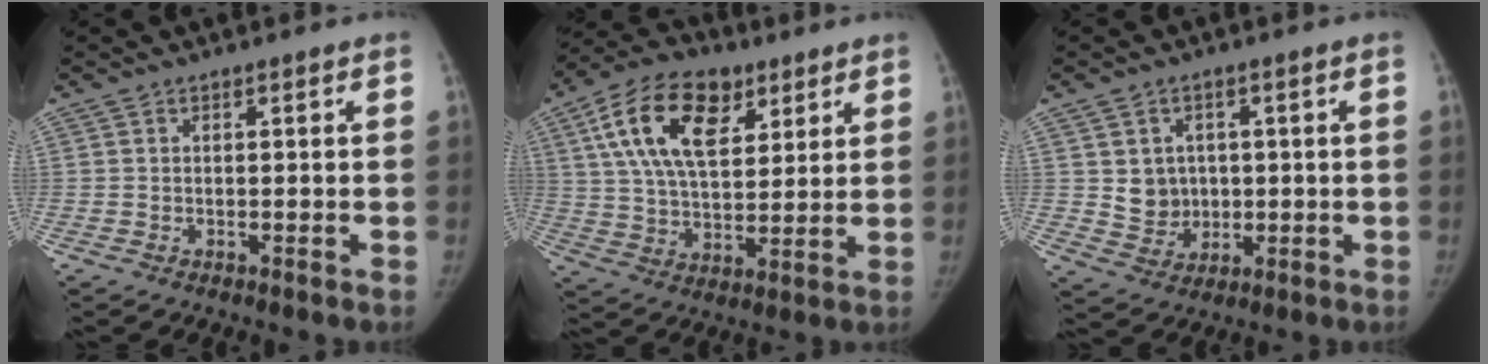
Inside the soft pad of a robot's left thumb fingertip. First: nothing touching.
{"total": 18.1, "force": [7.8, 10.5, 12.6], "torque": [-0.205, -0.013, 0.137]}
{"total": 6.3, "force": [0.5, 5.8, 2.4], "torque": [-0.003, -0.003, 0.017]}